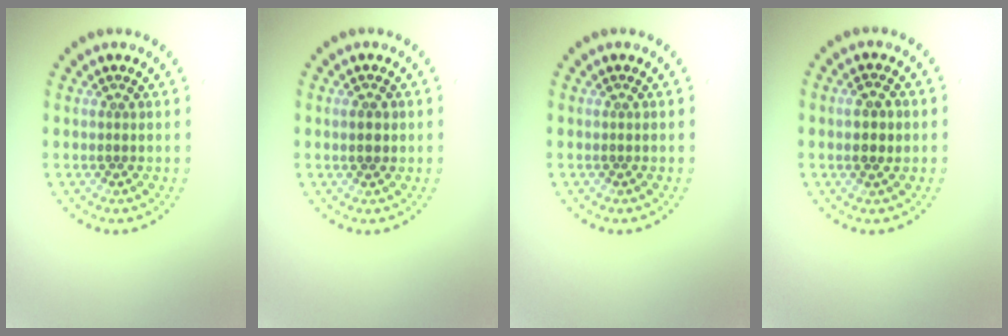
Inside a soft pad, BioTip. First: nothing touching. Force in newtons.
{"total": 1.4, "press": 1.4, "slide": 0.3}
{"total": 0.0}
{"total": 1.6, "press": 1.6, "slide": 0.2}